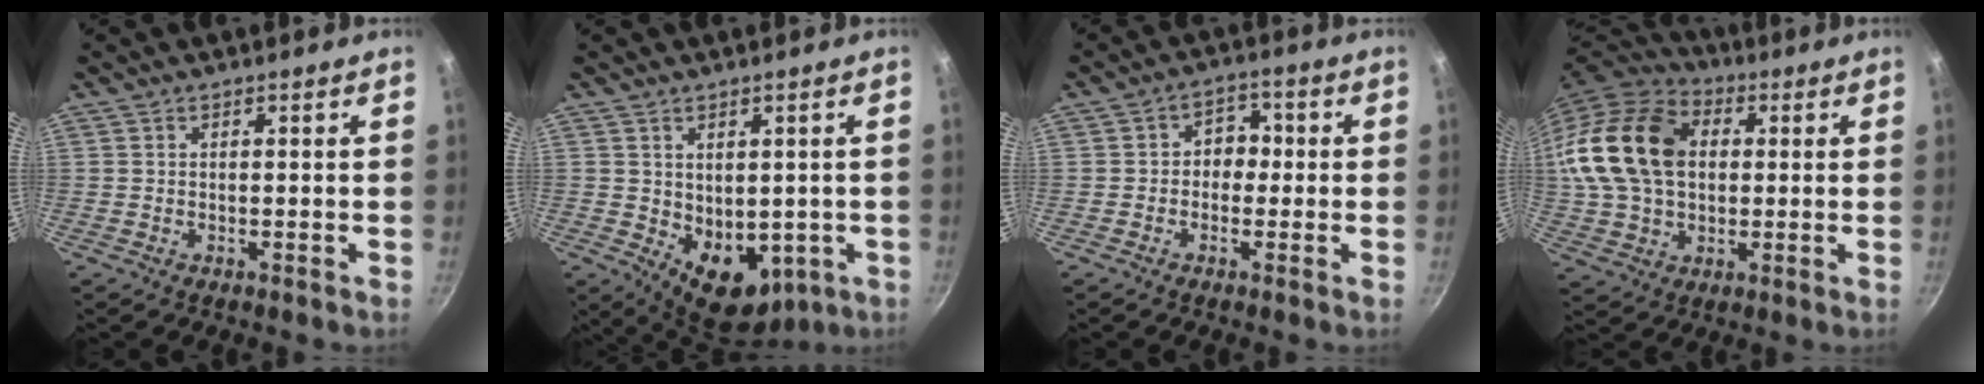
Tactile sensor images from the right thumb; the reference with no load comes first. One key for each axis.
{"total": 10.3, "fx": -1.0, "fy": 7.4, "fz": 7.1, "tx": -0.071, "ty": -0.018, "tz": 0.011}
{"total": 4.7, "fx": -0.4, "fy": 4.0, "fz": 2.5, "tx": 0.007, "ty": 0.014, "tz": -0.016}
{"total": 21.3, "fx": 3.0, "fy": 15.3, "fz": 14.5, "tx": -0.266, "ty": 0.027, "tz": 0.049}